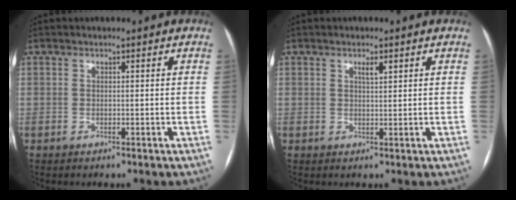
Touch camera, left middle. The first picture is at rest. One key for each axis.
{"total": 1.5, "fx": 0.9, "fy": 0.3, "fz": 1.2, "tx": -0.023, "ty": 0.001, "tz": 0.015}